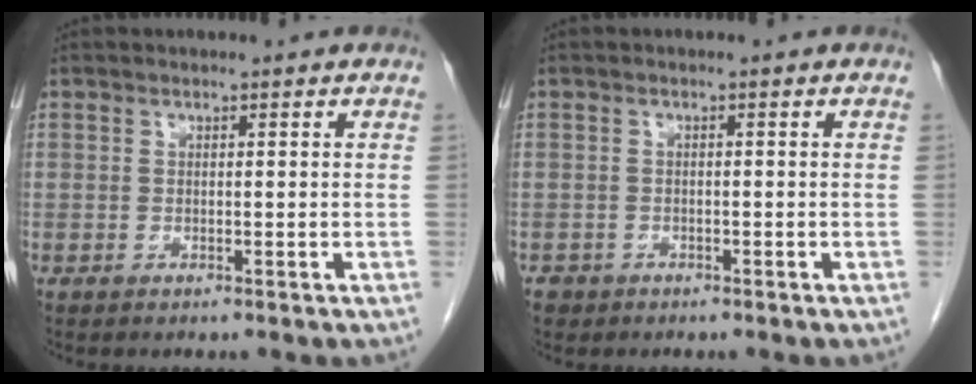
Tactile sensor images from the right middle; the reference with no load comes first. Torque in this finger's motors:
{"motor_torque": [0.21, -0.11, 0.02, 0.00]}